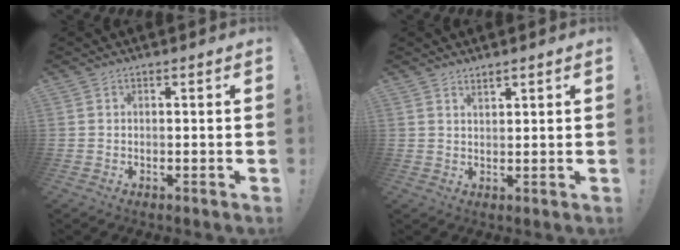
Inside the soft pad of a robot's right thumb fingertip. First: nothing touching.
{"total": 1.9, "force": [1.7, 0.3, 0.9], "torque": [-0.010, -0.009, 0.029]}